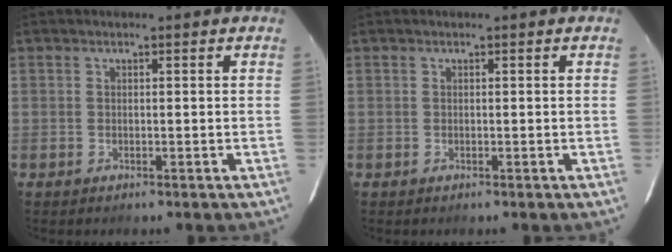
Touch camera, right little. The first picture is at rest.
{"total": 0.0}